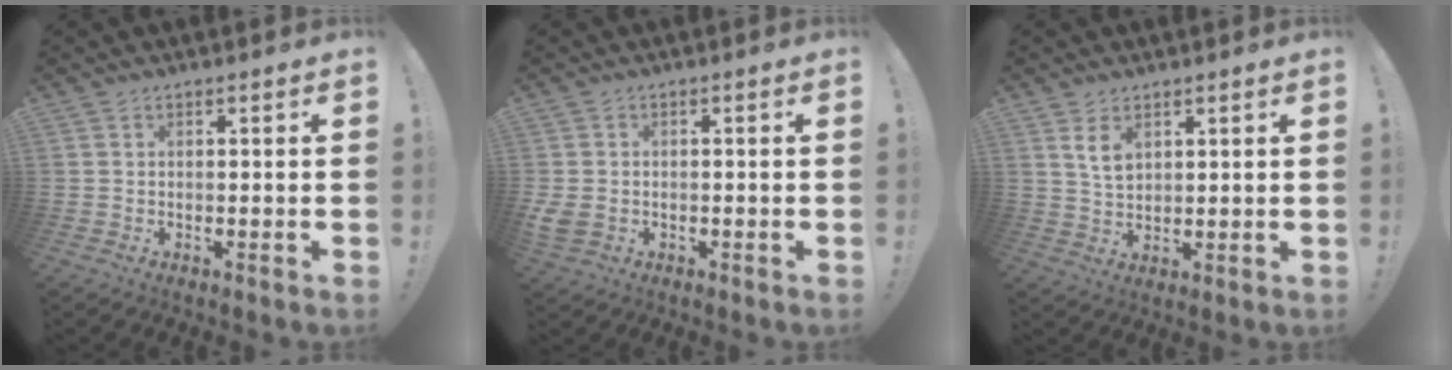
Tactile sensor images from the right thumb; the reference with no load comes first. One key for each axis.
{"total": 3.5, "fx": -0.3, "fy": 2.7, "fz": 2.2, "tx": -0.049, "ty": 0.000, "tz": -0.002}
{"total": 5.4, "fx": 2.9, "fy": 3.1, "fz": 3.4, "tx": -0.053, "ty": -0.011, "tz": 0.052}